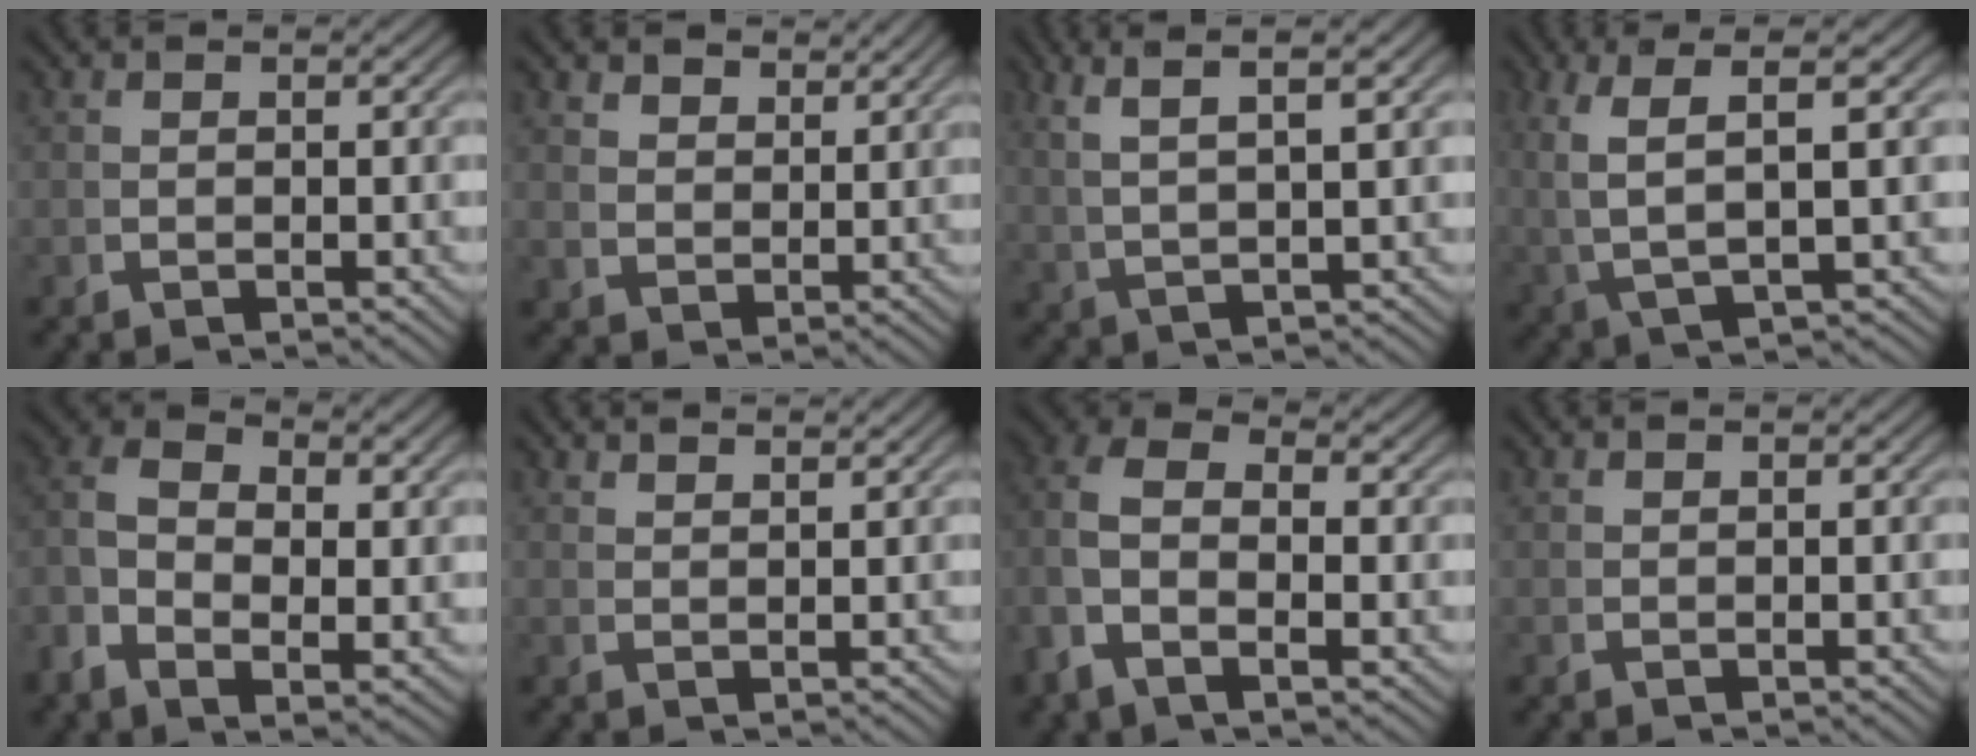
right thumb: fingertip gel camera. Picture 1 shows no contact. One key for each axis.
{"total": 3.5, "fx": 3.1, "fy": 1.3, "fz": 1.0, "tx": -0.016, "ty": -0.002, "tz": 0.065}
{"total": 6.8, "fx": 4.3, "fy": 1.9, "fz": 4.9, "tx": -0.071, "ty": 0.023, "tz": 0.075}
{"total": 7.9, "fx": 2.2, "fy": 3.3, "fz": 6.8, "tx": -0.128, "ty": 0.010, "tz": 0.042}
{"total": 5.7, "fx": 0.4, "fy": 3.4, "fz": 4.5, "tx": -0.100, "ty": -0.012, "tz": 0.009}
{"total": 2.8, "fx": 2.7, "fy": -0.4, "fz": 0.4, "tx": 0.004, "ty": 0.009, "tz": 0.052}
{"total": 5.4, "fx": 0.8, "fy": 3.0, "fz": 4.5, "tx": -0.110, "ty": -0.009, "tz": 0.015}
{"total": 1.1, "fx": 1.0, "fy": -0.5, "fz": 0.1, "tx": 0.001, "ty": 0.002, "tz": 0.024}